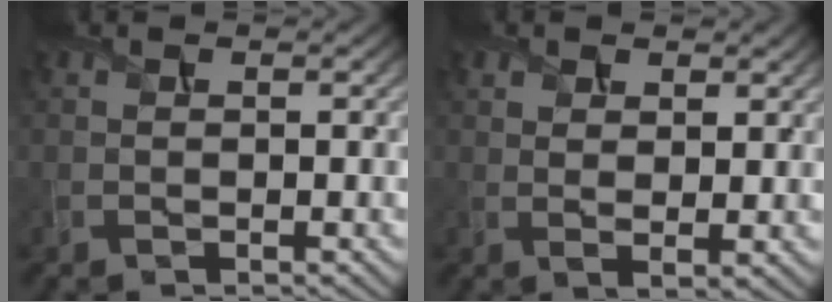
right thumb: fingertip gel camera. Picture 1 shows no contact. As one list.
[{"total": 3.0, "force": [1.5, 1.4, 2.1], "torque": [-0.047, -0.007, 0.032]}]